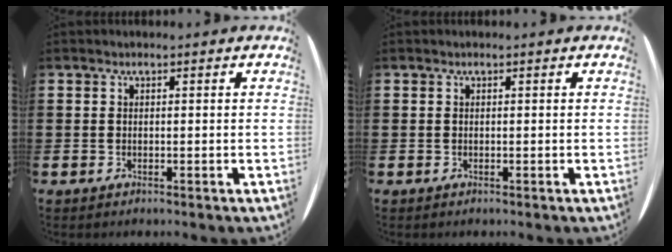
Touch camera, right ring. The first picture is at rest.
{"total": 0.0}